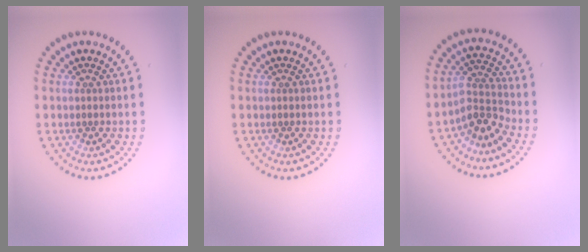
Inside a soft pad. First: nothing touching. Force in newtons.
{"total": 0.0}
{"total": 3.2, "press": 2.3, "slide": 2.2}